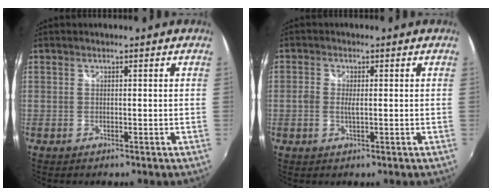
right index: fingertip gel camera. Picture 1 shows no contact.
{"total": 2.2, "force": [-0.3, 1.0, 2.0], "torque": [-0.040, -0.003, -0.007]}